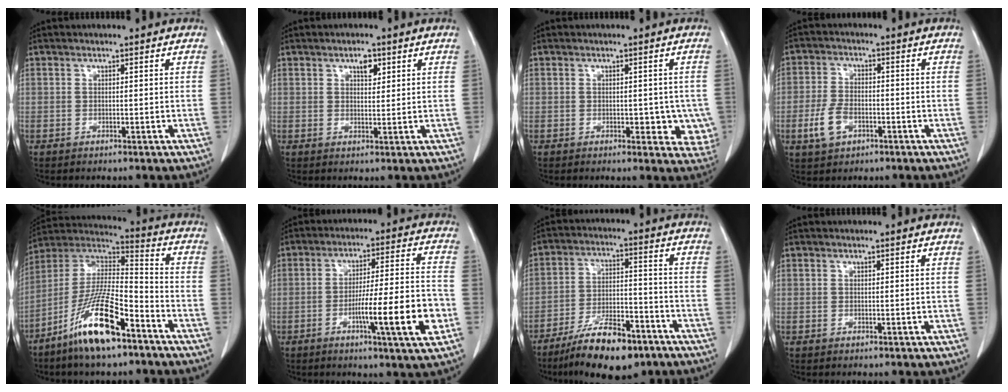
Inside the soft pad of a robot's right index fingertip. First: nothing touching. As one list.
[{"total": 2.5, "force": [1.4, 1.2, 1.8], "torque": [-0.027, -0.001, 0.023]}, {"total": 5.3, "force": [-0.7, 3.0, 4.3], "torque": [-0.024, 0.002, -0.004]}, {"total": 5.5, "force": [-2.2, 3.2, 3.9], "torque": [-0.086, 0.002, -0.038]}, {"total": 16.2, "force": [-9.7, 3.1, 12.6], "torque": [-0.248, -0.009, -0.178]}, {"total": 12.9, "force": [-4.4, 0.0, 12.2], "torque": [-0.191, -0.005, -0.069]}, {"total": 13.2, "force": [-9.3, 4.0, 8.4], "torque": [-0.146, -0.003, -0.158]}, {"total": 0.0}]